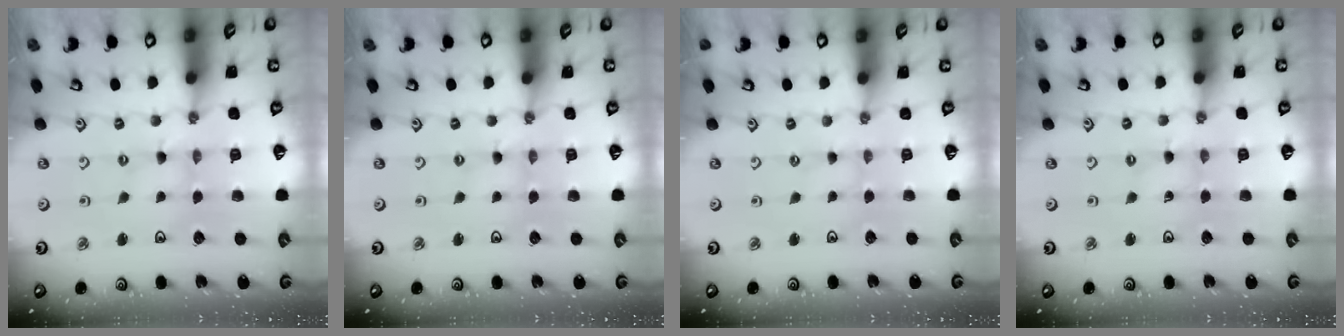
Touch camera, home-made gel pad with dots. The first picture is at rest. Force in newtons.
{"total": 0.0}
{"total": 0.7, "press": 0.7, "slide": 0.1}
{"total": 0.0}